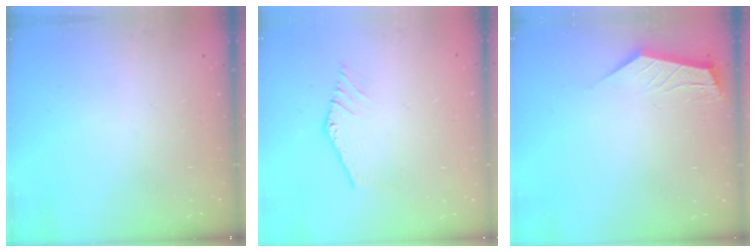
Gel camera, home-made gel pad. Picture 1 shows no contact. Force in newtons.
{"total": 0.0}
{"total": 2.4, "press": 2.4, "slide": 0.3}